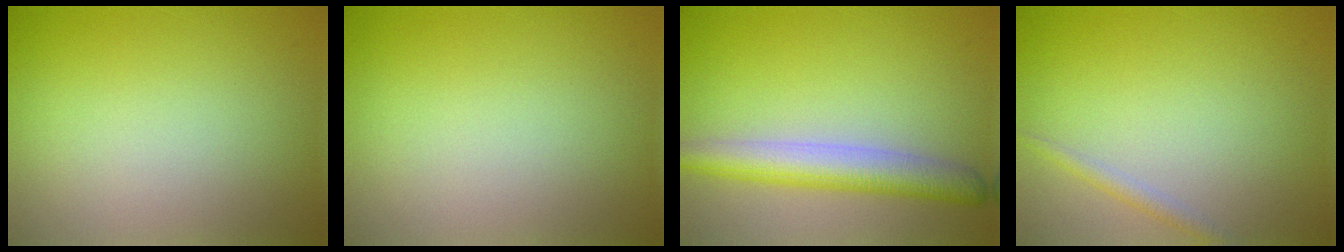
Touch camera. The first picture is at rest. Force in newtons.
{"total": 0.0}
{"total": 5.0, "press": 5.0, "slide": 0.3}
{"total": 1.2, "press": 1.2, "slide": 0.0}